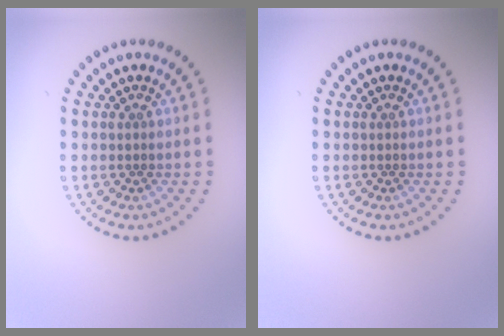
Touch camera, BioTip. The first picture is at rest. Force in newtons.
{"total": 0.0}